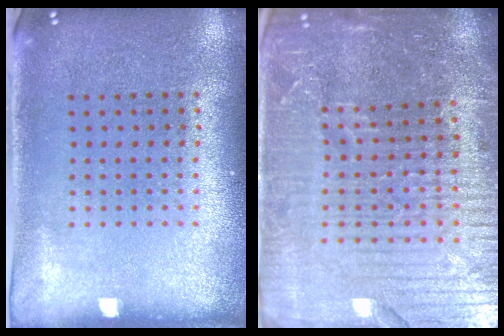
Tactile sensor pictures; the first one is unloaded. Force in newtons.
{"total": 6.1, "press": 5.4, "slide": 2.8}